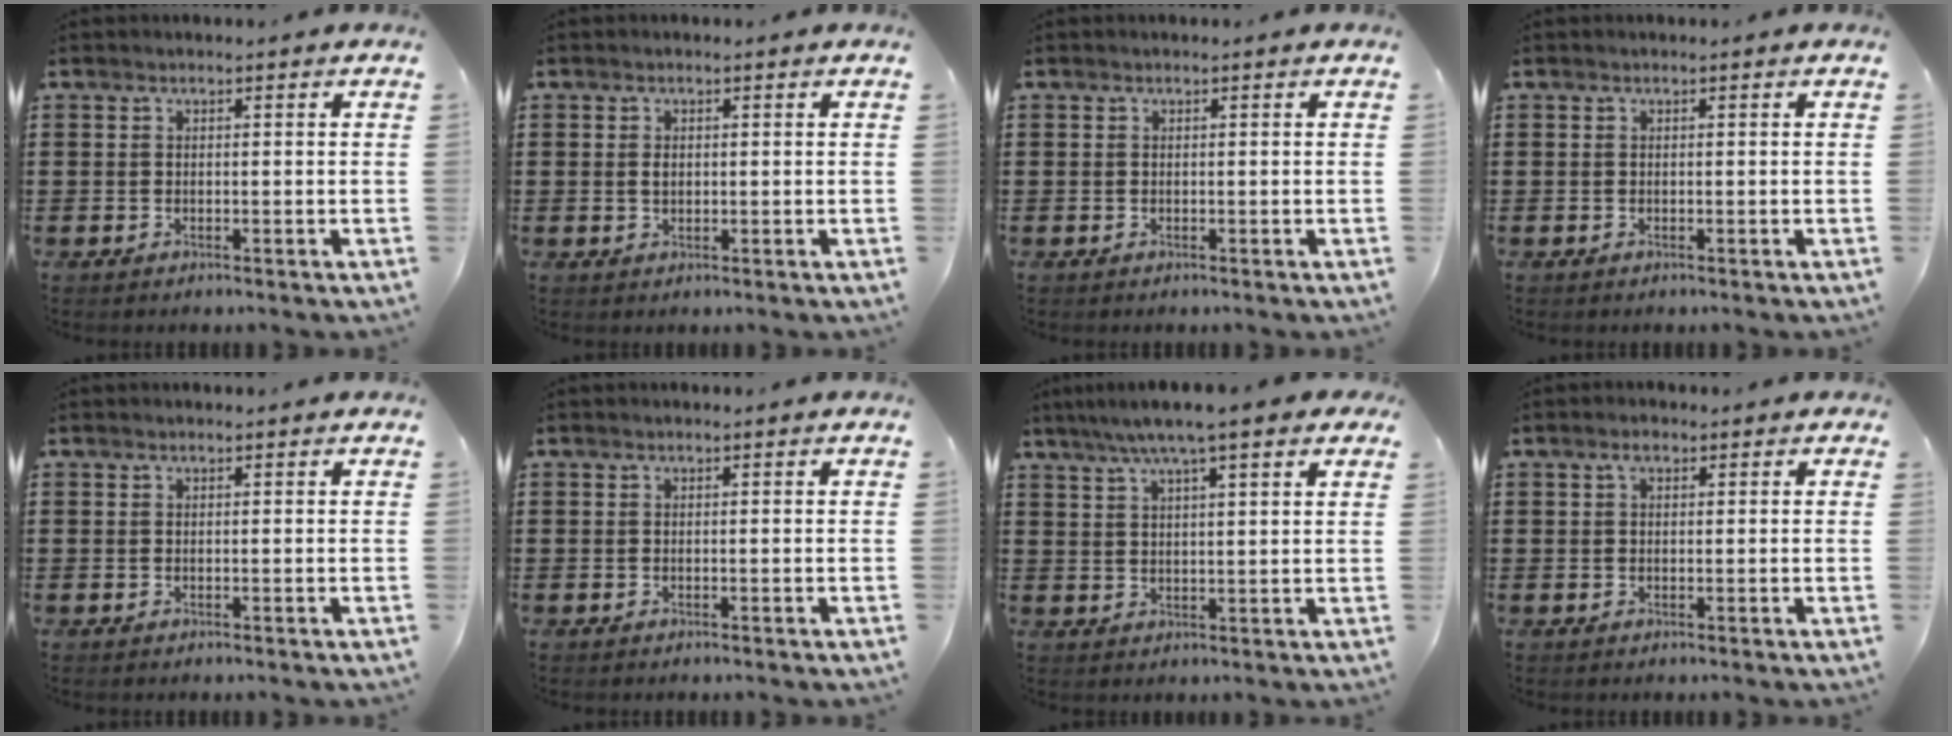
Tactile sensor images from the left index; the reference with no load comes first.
{"total": 1.4, "force": [0.2, 0.8, 1.1], "torque": [-0.025, 0.005, 0.004]}
{"total": 0.0}
{"total": 0.0}
{"total": 0.0}
{"total": 0.0}
{"total": 6.7, "force": [5.0, 0.7, 4.4], "torque": [-0.098, -0.003, 0.088]}
{"total": 1.9, "force": [0.9, 1.0, 1.4], "torque": [-0.023, 0.003, 0.013]}